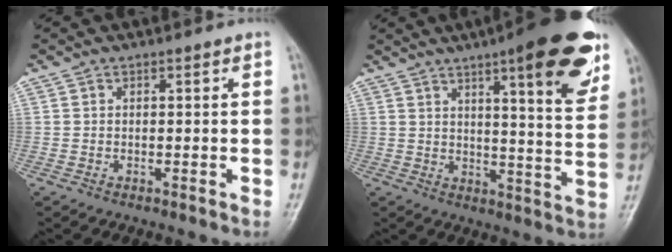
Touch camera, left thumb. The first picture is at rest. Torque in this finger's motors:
{"motor_torque": [0.65, 0.57, 1.48, -1.29, 0.10]}